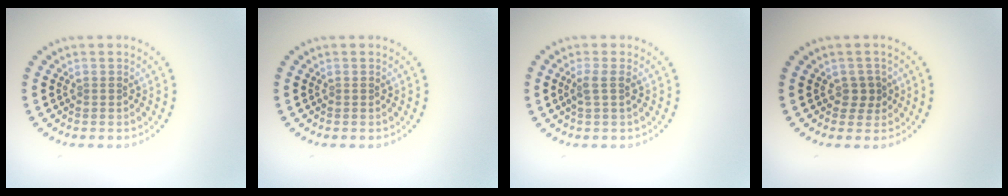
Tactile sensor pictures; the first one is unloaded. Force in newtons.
{"total": 0.0}
{"total": 1.3, "press": 1.1, "slide": 0.7}
{"total": 1.5, "press": 1.3, "slide": 0.7}